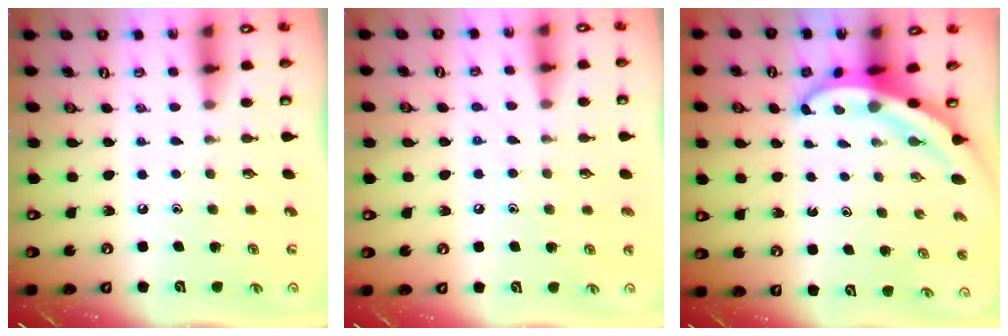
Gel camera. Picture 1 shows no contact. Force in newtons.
{"total": 5.7, "press": 5.7, "slide": 0.7}
{"total": 4.9, "press": 4.8, "slide": 0.6}